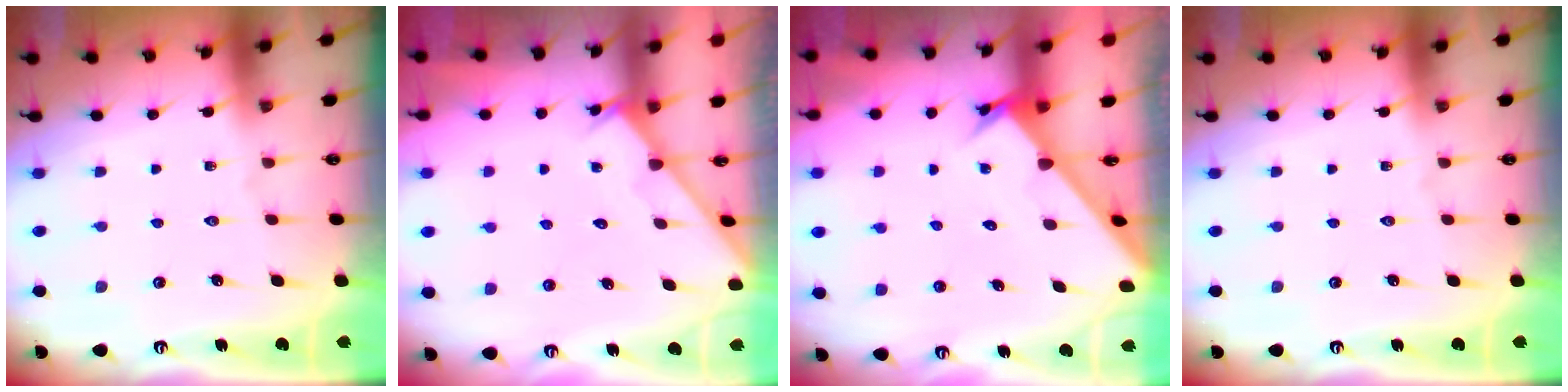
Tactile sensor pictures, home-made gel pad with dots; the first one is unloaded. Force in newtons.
{"total": 2.2, "press": 2.2, "slide": 0.2}
{"total": 2.6, "press": 2.6, "slide": 0.3}
{"total": 0.0}